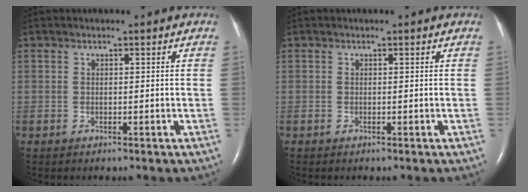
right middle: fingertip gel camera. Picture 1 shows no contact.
{"total": 0.0}